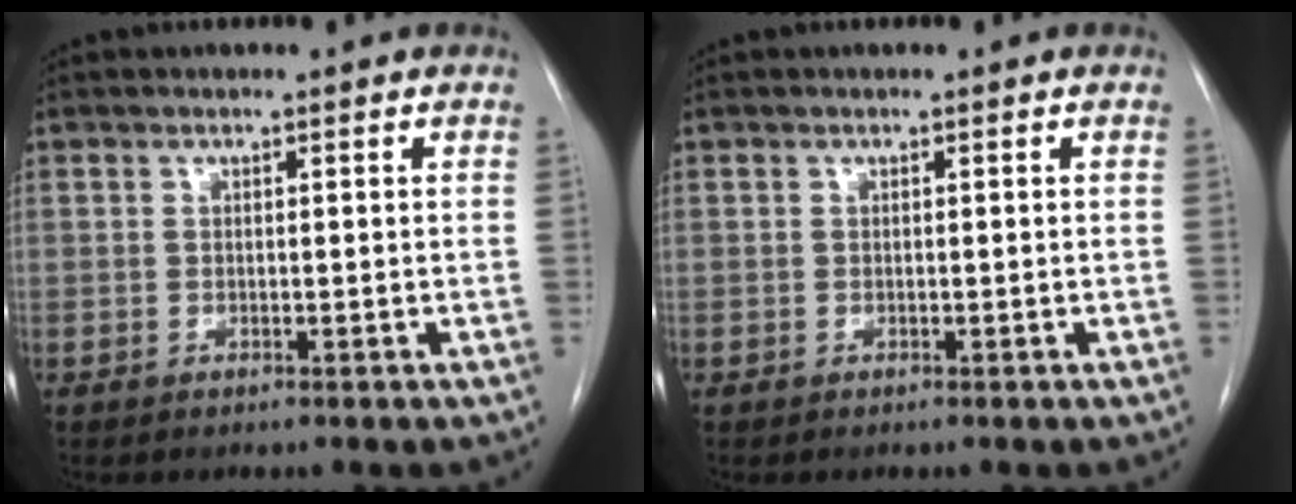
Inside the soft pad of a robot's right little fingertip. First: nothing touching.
{"total": 0.0}